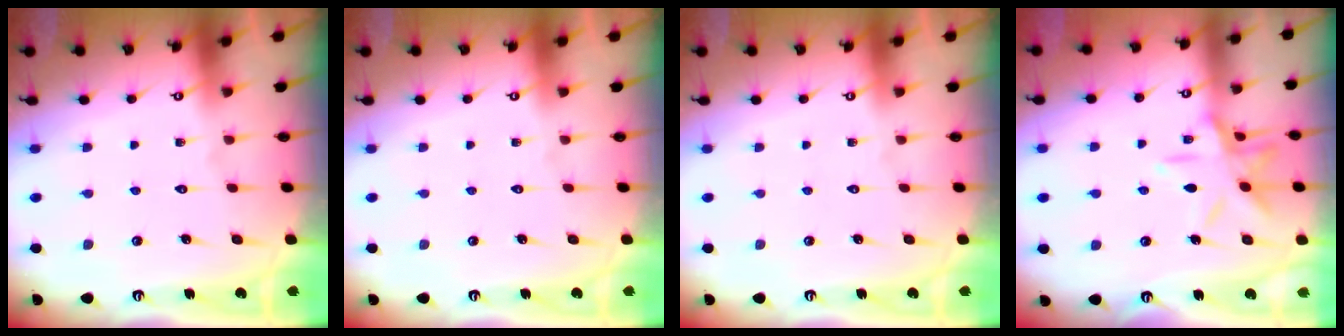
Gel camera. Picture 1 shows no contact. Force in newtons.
{"total": 0.0}
{"total": 0.0}
{"total": 12.3, "press": 12.2, "slide": 0.9}